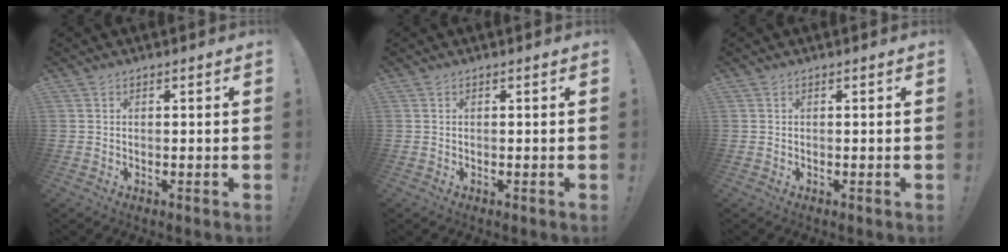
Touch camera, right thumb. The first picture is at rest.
{"total": 0.0}
{"total": 0.0}